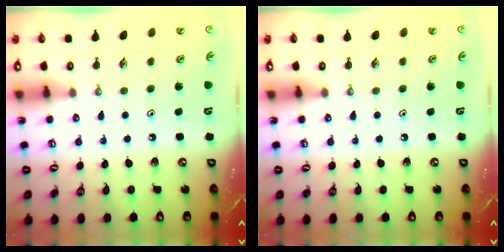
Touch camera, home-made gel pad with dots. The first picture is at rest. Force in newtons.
{"total": 0.0}